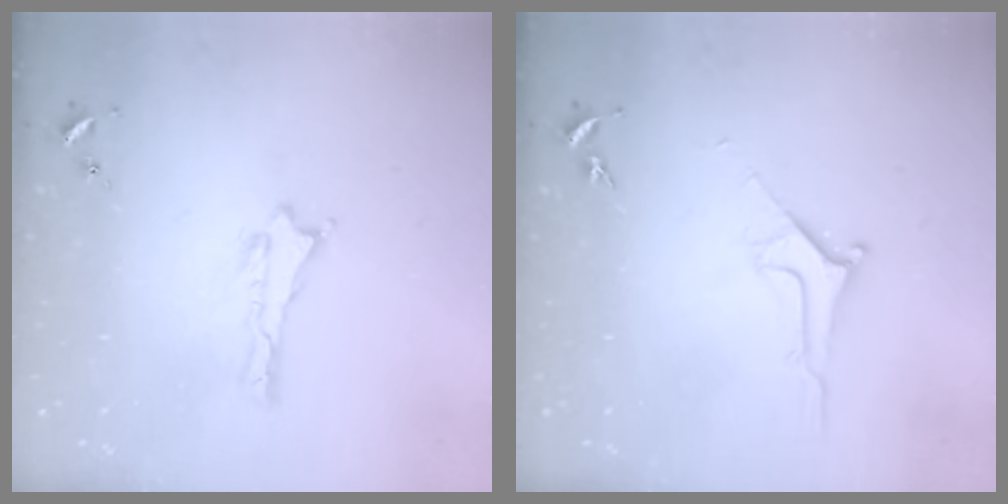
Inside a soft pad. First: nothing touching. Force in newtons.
{"total": 1.8, "press": 1.7, "slide": 0.2}